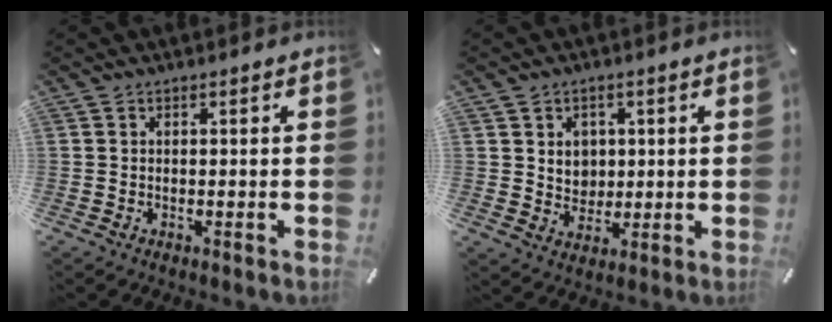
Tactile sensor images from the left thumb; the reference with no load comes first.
{"total": 5.5, "force": [1.5, 5.2, 0.9], "torque": [-0.004, -0.006, 0.023]}